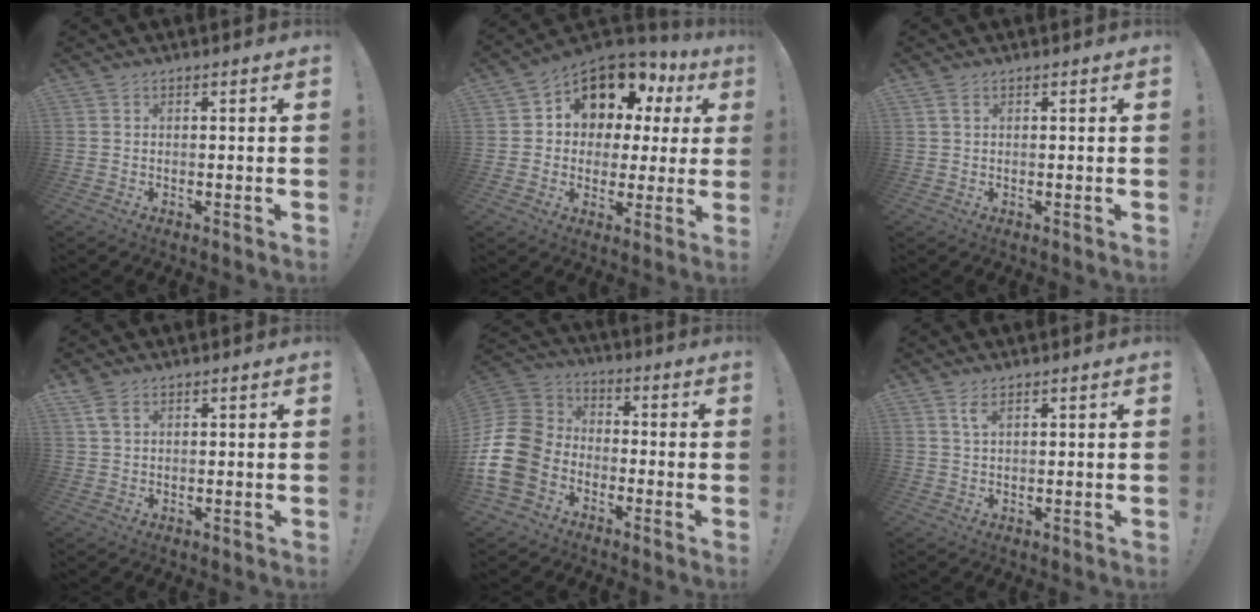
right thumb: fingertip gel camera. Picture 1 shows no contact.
{"total": 11.6, "force": [7.0, 7.4, 5.5], "torque": [-0.097, -0.055, 0.129]}
{"total": 2.0, "force": [1.0, 1.0, 1.4], "torque": [-0.024, 0.002, 0.017]}
{"total": 3.8, "force": [2.2, 2.0, 2.3], "torque": [-0.044, -0.006, 0.042]}
{"total": 16.6, "force": [-6.2, 12.4, 9.0], "torque": [-0.177, 0.047, -0.103]}
{"total": 2.9, "force": [1.6, 1.0, 2.2], "torque": [-0.037, -0.003, 0.027]}